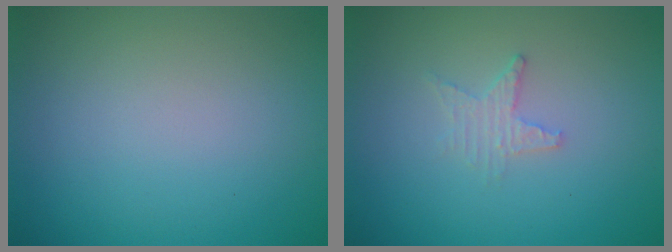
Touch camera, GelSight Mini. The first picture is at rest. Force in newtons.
{"total": 1.5, "press": 1.4, "slide": 0.3}